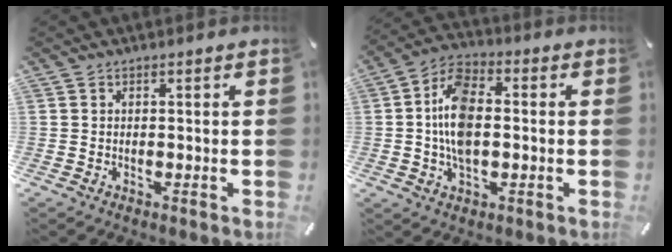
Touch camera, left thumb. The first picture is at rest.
{"total": 10.9, "force": [-0.3, 6.5, 8.8], "torque": [-0.186, 0.003, -0.008]}